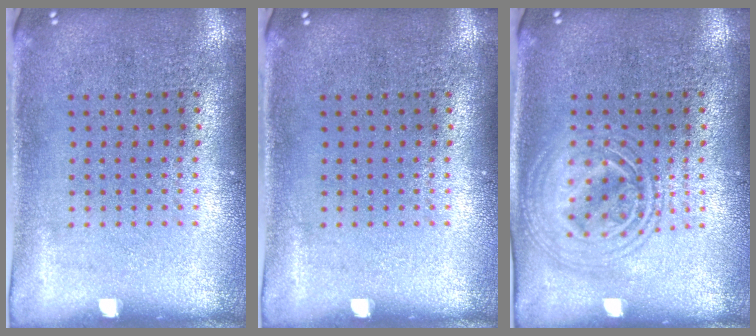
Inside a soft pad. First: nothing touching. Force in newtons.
{"total": 0.0}
{"total": 1.9, "press": 1.9, "slide": 0.3}